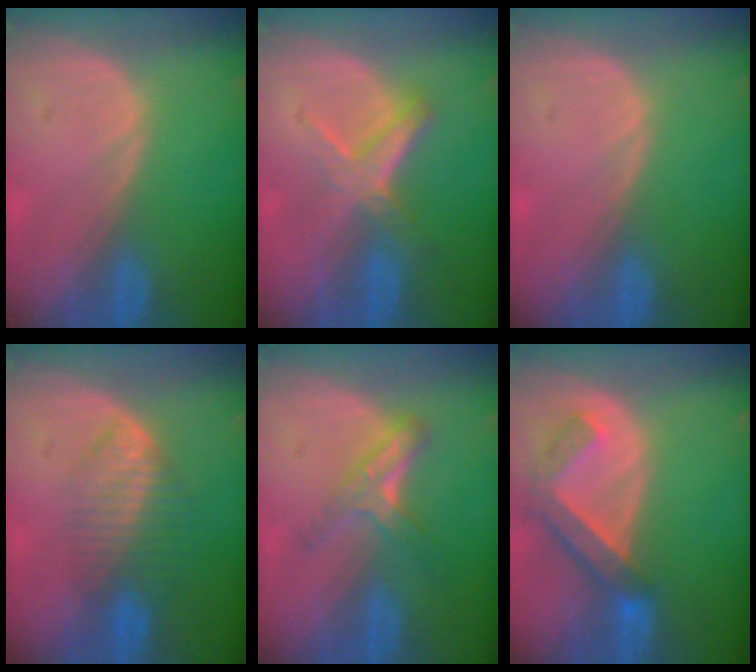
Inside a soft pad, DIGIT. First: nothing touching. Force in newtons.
{"total": 5.8, "press": 5.4, "slide": 1.9}
{"total": 0.0}
{"total": 6.8, "press": 5.8, "slide": 3.5}
{"total": 5.4, "press": 4.8, "slide": 2.6}
{"total": 6.2, "press": 6.0, "slide": 1.4}